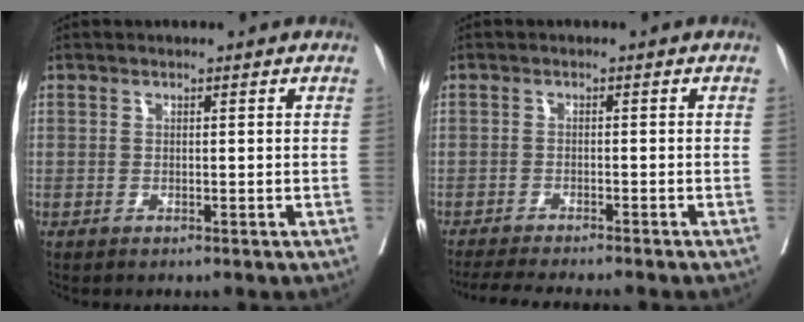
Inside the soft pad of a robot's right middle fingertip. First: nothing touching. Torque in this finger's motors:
{"motor_torque": [0.05, -0.12, 0.07, 0.01]}